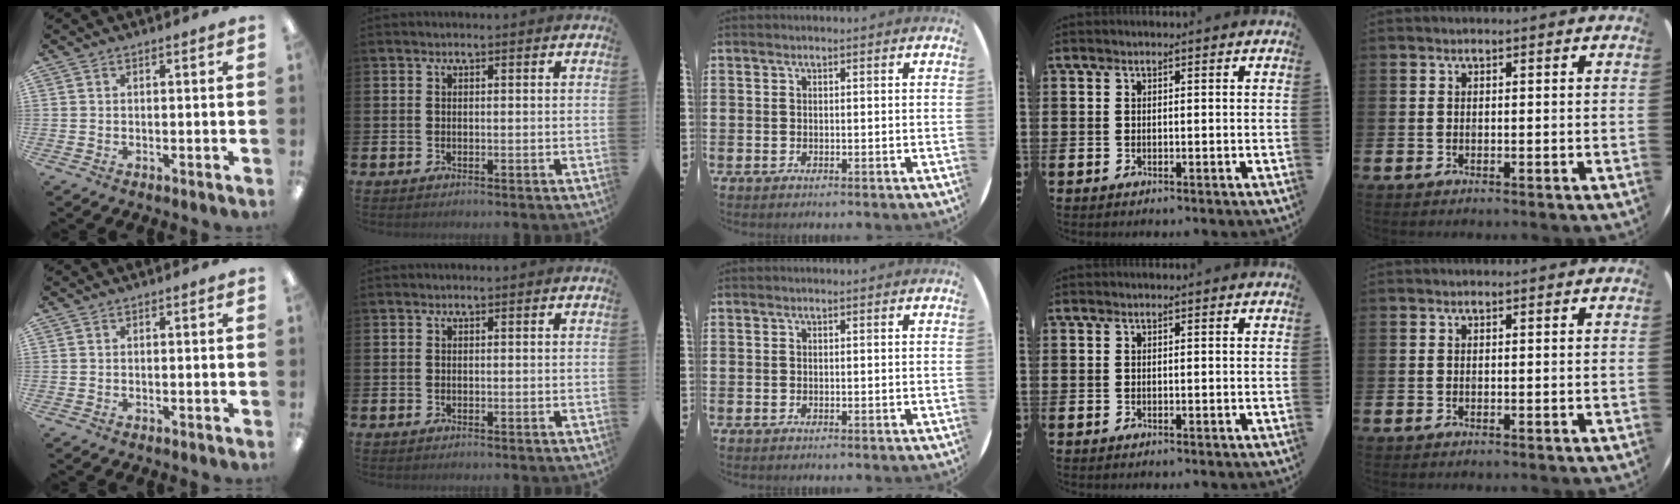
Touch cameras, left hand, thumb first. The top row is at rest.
{}